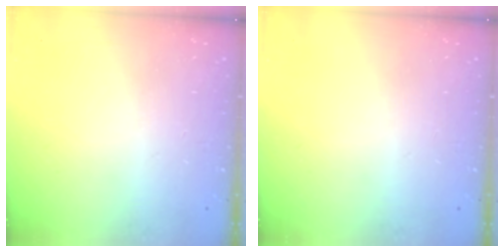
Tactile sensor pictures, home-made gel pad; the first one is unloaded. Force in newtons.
{"total": 0.0}